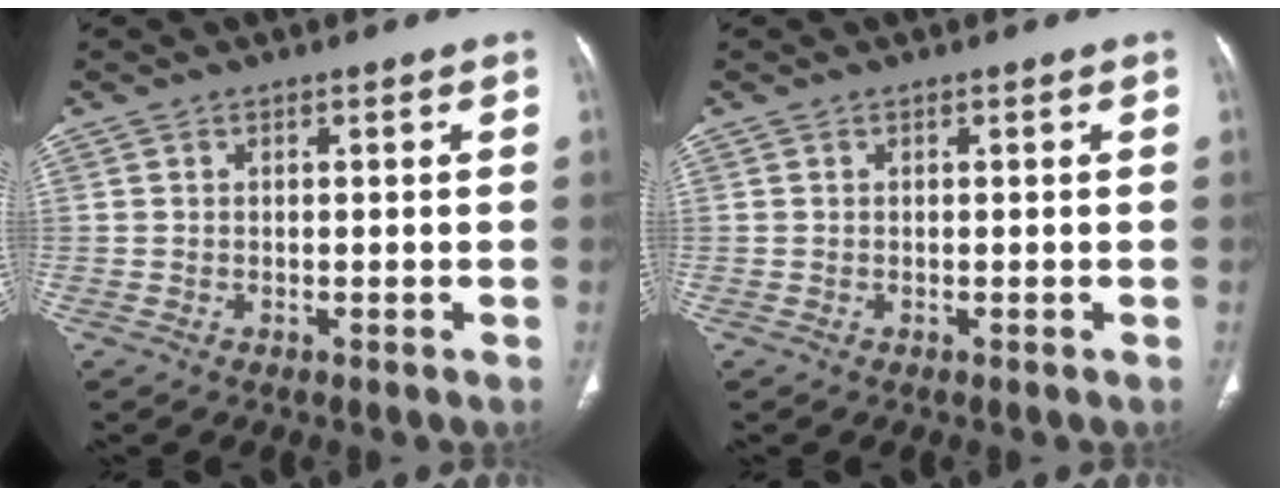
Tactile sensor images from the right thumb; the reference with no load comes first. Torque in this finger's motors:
{"motor_torque": [-0.02, 0.02, 0.01, 0.01, 0.00]}